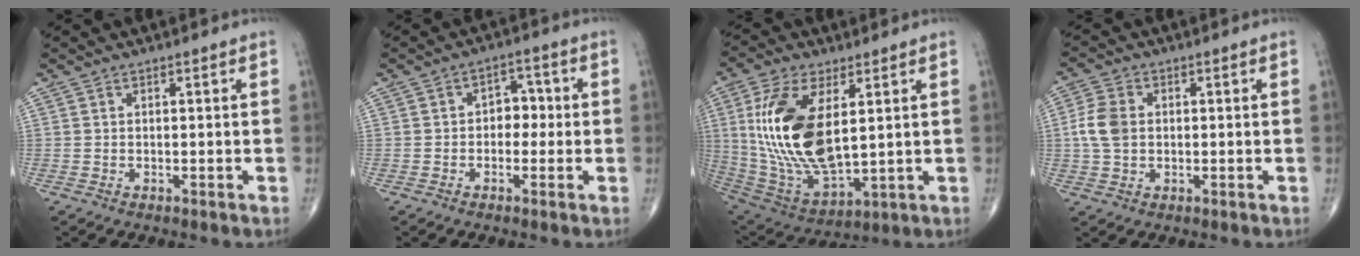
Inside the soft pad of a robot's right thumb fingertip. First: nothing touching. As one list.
[{"total": 4.7, "force": [-0.3, 3.5, 3.2], "torque": [-0.016, 0.017, -0.013]}, {"total": 20.6, "force": [4.0, 10.0, 17.6], "torque": [-0.350, -0.025, 0.088]}, {"total": 6.0, "force": [0.3, 4.3, 4.1], "torque": [-0.088, 0.007, 0.002]}]